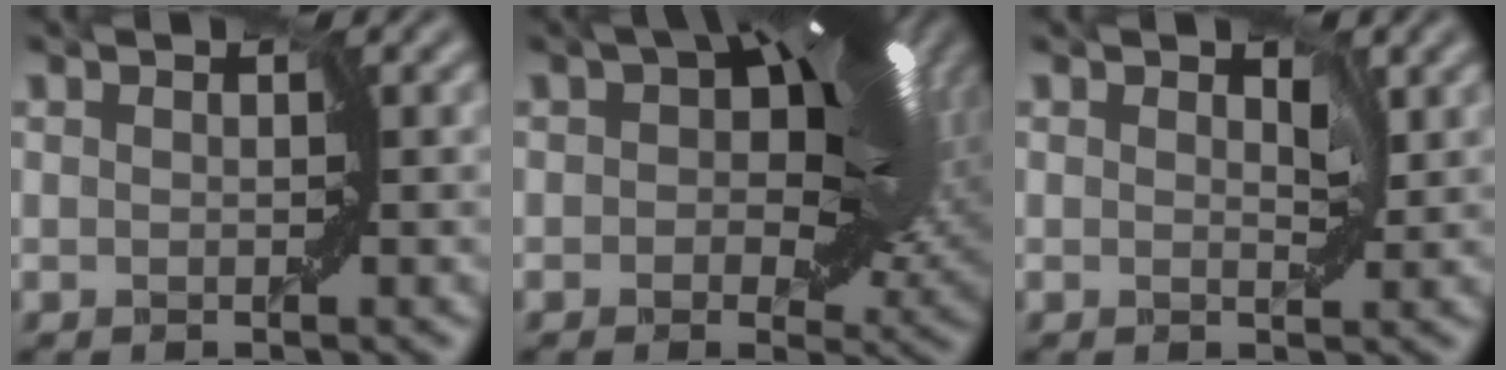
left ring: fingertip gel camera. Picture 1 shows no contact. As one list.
[{"total": 11.1, "force": [3.4, 5.6, 8.9], "torque": [-0.104, 0.026, 0.034]}, {"total": 0.9, "force": [0.5, 0.2, 0.7], "torque": [-0.019, 0.003, 0.012]}]